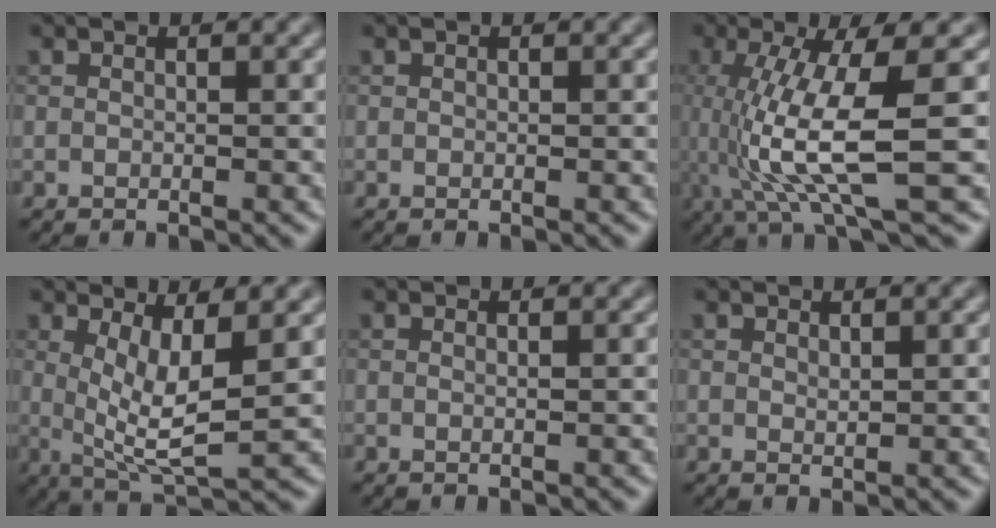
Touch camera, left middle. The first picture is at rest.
{"total": 0.0}
{"total": 8.7, "force": [-0.7, 1.9, 8.4], "torque": [-0.155, -0.010, -0.006]}
{"total": 5.8, "force": [1.0, 1.6, 5.5], "torque": [-0.100, -0.013, 0.023]}
{"total": 0.5, "force": [0.1, 0.3, 0.4], "torque": [-0.003, -0.001, -0.004]}
{"total": 0.6, "force": [0.5, 0.1, 0.3], "torque": [-0.007, -0.002, 0.010]}